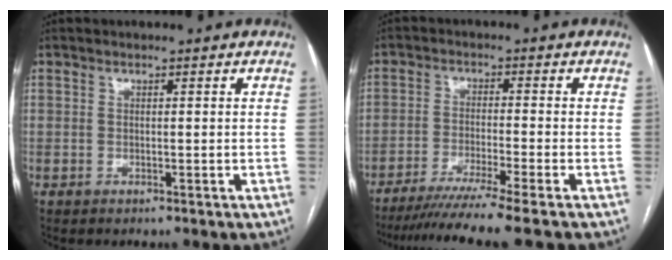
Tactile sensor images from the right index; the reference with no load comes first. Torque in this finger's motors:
{"motor_torque": [1.12, -1.02, 0.31, 0.09]}